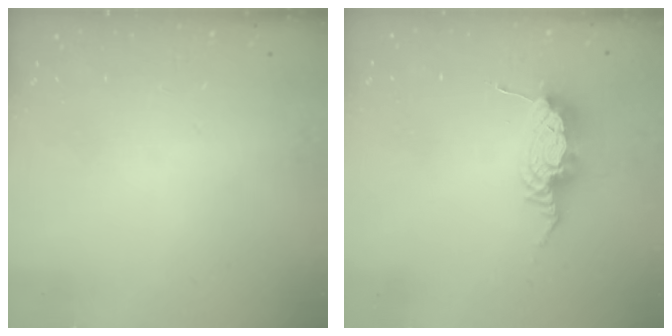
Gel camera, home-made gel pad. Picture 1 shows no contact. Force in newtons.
{"total": 9.6, "press": 9.5, "slide": 0.7}